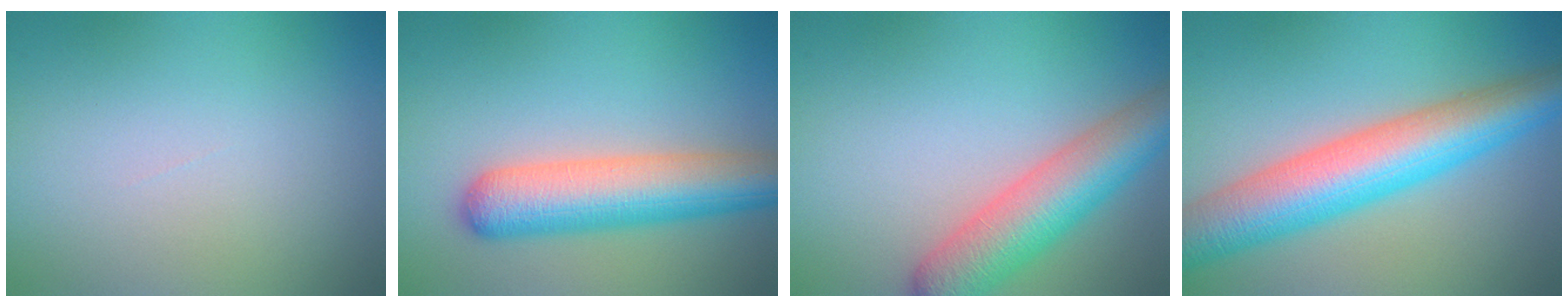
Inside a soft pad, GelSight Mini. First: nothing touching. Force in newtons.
{"total": 7.2, "press": 7.2, "slide": 0.3}
{"total": 7.0, "press": 7.0, "slide": 0.2}
{"total": 9.7, "press": 9.6, "slide": 0.4}